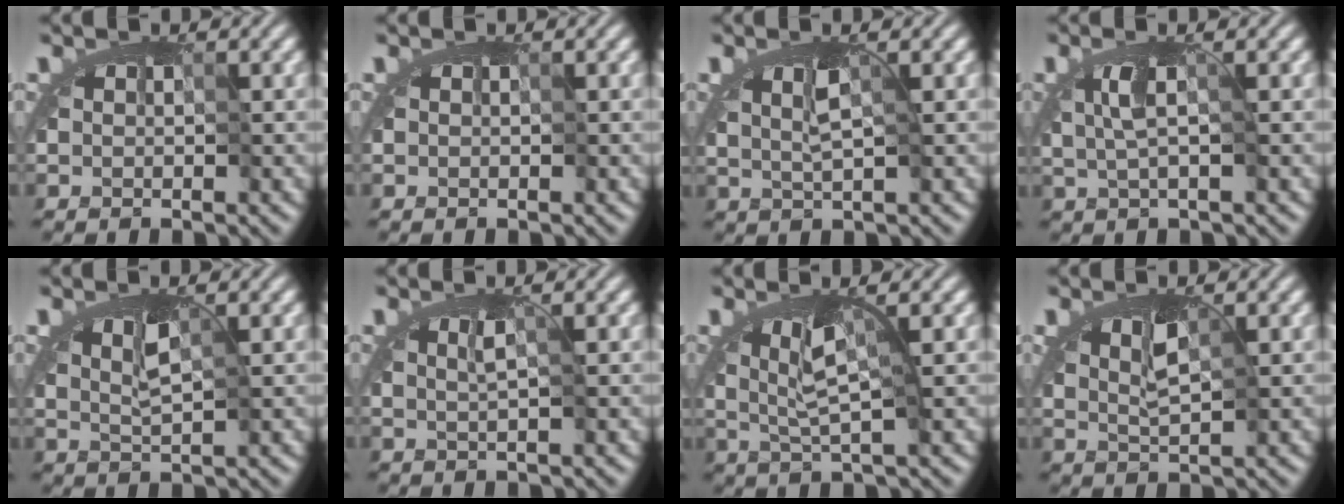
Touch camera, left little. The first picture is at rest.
{"total": 0.0}
{"total": 1.5, "force": [-0.3, 0.2, 1.4], "torque": [-0.017, -0.005, -0.008]}
{"total": 1.7, "force": [-0.9, -0.2, 1.4], "torque": [-0.020, -0.010, -0.017]}
{"total": 1.8, "force": [0.5, 0.7, 1.6], "torque": [-0.022, 0.003, 0.002]}
{"total": 0.6, "force": [-0.1, -0.4, 0.3], "torque": [-0.001, 0.000, -0.005]}
{"total": 2.4, "force": [-0.1, 0.3, 2.4], "torque": [-0.048, -0.012, 0.003]}
{"total": 2.2, "force": [0.7, 0.9, 1.9], "torque": [-0.026, 0.003, 0.004]}